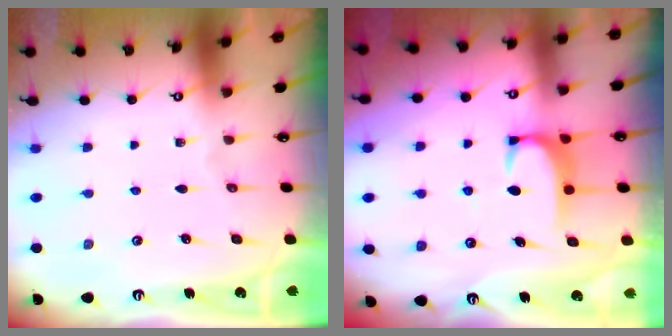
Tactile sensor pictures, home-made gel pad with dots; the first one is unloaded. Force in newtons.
{"total": 1.8, "press": 1.7, "slide": 0.6}